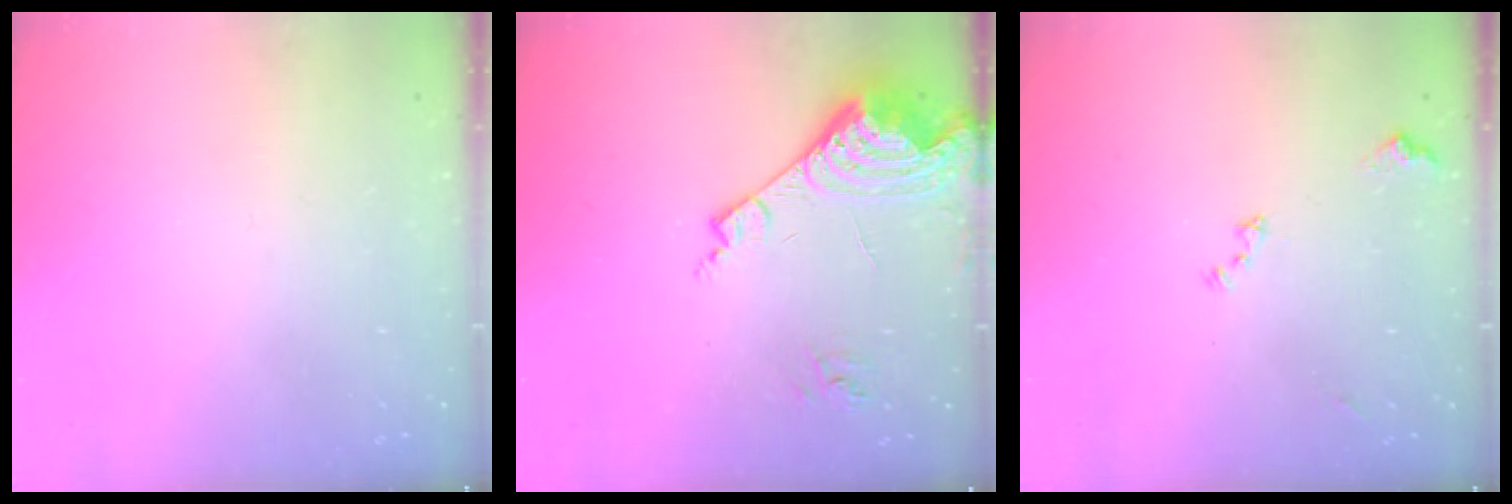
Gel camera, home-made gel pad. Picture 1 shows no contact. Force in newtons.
{"total": 14.7, "press": 14.7, "slide": 1.4}
{"total": 8.7, "press": 8.6, "slide": 1.1}